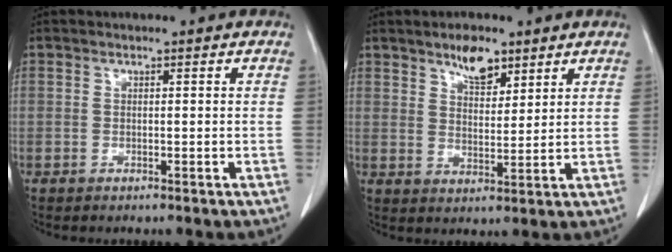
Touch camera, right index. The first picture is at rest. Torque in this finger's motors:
{"motor_torque": [0.37, 0.35, 0.09, 0.05]}